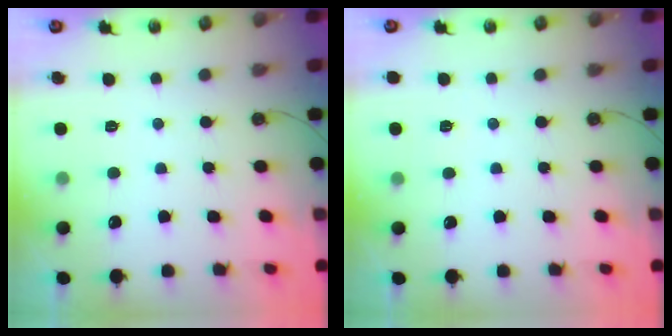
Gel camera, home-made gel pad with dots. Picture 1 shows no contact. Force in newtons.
{"total": 2.6, "press": 1.3, "slide": 2.2}